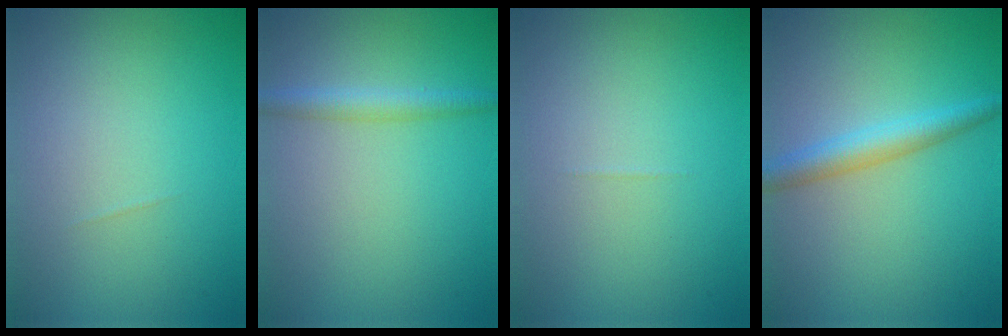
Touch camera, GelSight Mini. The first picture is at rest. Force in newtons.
{"total": 2.2, "press": 2.2, "slide": 0.1}
{"total": 0.0}
{"total": 3.0, "press": 3.0, "slide": 0.0}